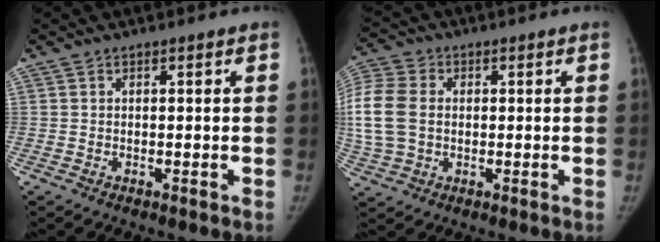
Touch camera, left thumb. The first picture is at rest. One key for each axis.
{"total": 17.1, "fx": 0.9, "fy": 13.0, "fz": 11.0, "tx": -0.287, "ty": 0.019, "tz": 0.021}